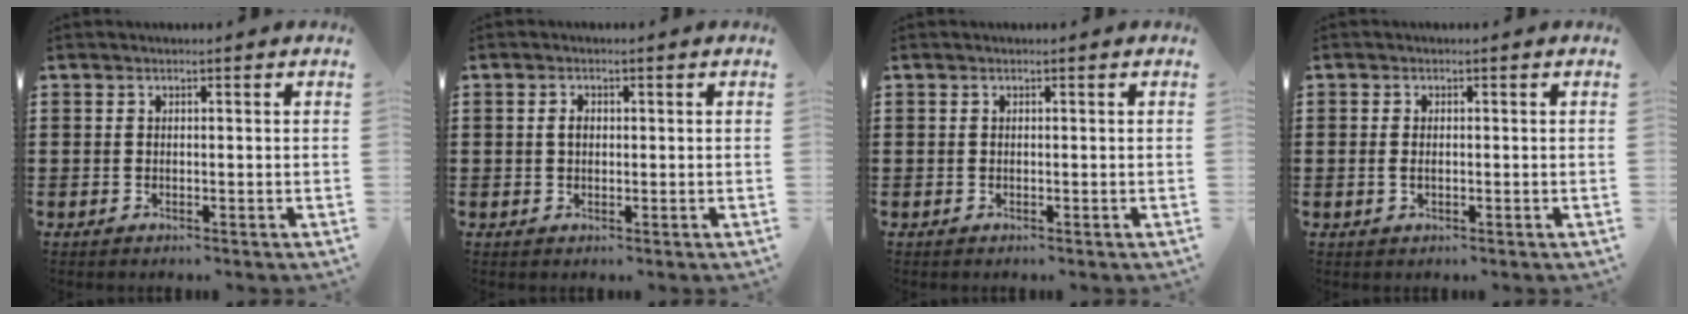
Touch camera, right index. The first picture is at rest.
{"total": 1.6, "force": [0.3, 1.0, 1.2], "torque": [-0.025, 0.007, 0.004]}
{"total": 0.0}
{"total": 1.3, "force": [0.0, 0.6, 1.2], "torque": [-0.025, 0.001, 0.000]}